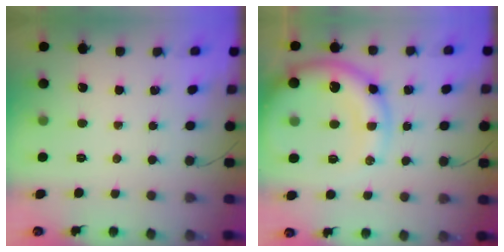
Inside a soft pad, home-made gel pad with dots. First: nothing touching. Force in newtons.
{"total": 16.2, "press": 15.8, "slide": 3.7}